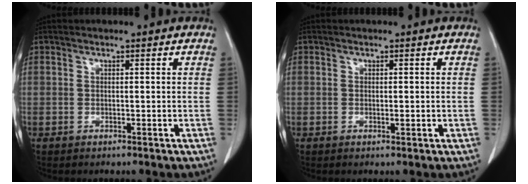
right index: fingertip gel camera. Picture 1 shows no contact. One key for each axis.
{"total": 0.8, "fx": 0.0, "fy": 0.4, "fz": 0.7, "tx": -0.009, "ty": -0.002, "tz": 0.001}